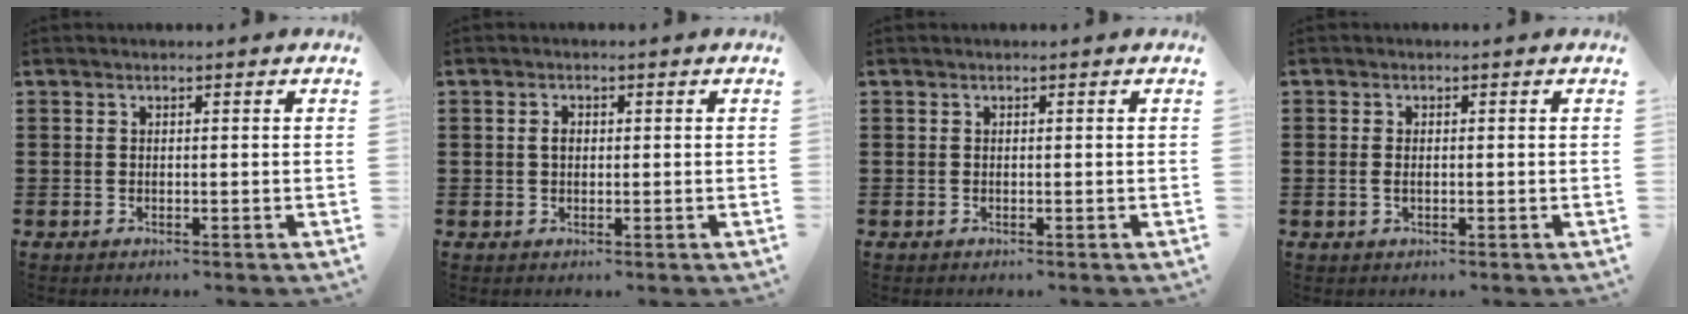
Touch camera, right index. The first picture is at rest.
{"total": 1.6, "force": [0.3, 1.0, 1.2], "torque": [-0.025, 0.007, 0.004]}
{"total": 0.0}
{"total": 1.3, "force": [0.0, 0.6, 1.2], "torque": [-0.025, 0.001, 0.000]}